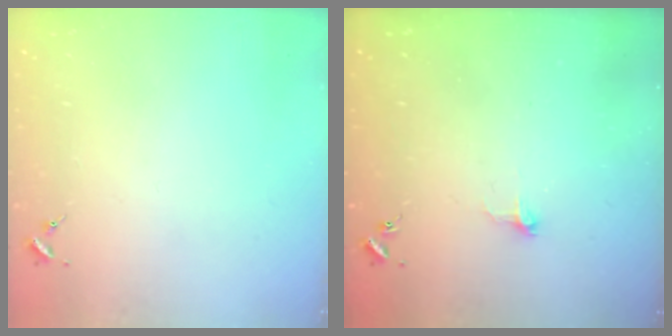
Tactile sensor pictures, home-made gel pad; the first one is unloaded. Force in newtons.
{"total": 6.2, "press": 6.2, "slide": 0.6}